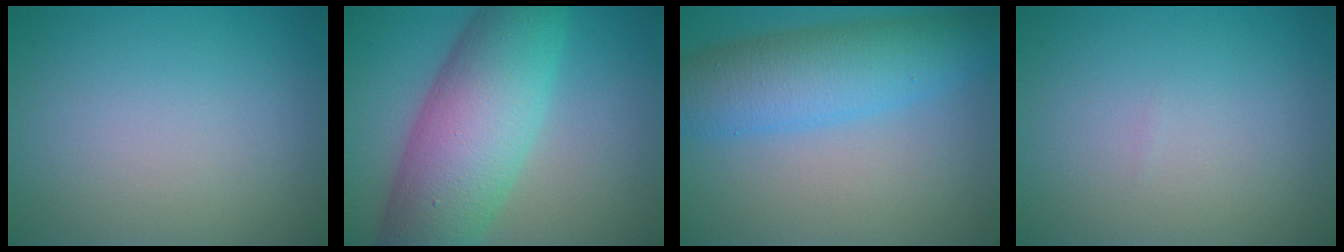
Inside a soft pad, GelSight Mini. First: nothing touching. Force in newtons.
{"total": 11.1, "press": 11.1, "slide": 0.5}
{"total": 7.4, "press": 7.4, "slide": 0.2}
{"total": 0.0}